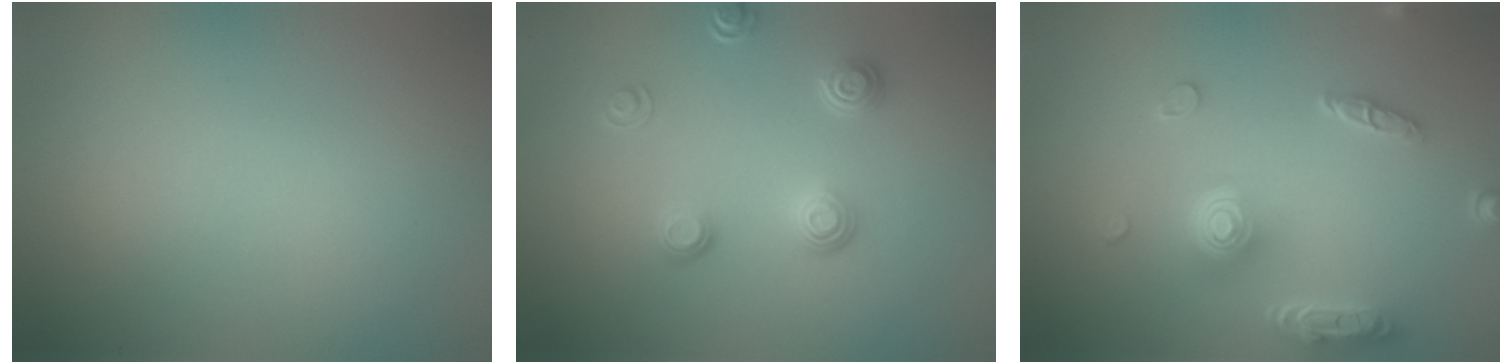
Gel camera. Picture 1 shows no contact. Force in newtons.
{"total": 2.6, "press": 1.7, "slide": 2.0}
{"total": 4.9, "press": 3.9, "slide": 2.9}